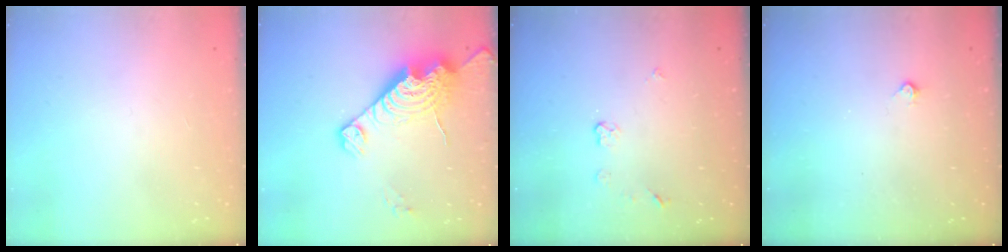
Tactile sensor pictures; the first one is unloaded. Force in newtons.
{"total": 16.8, "press": 16.7, "slide": 1.4}
{"total": 4.9, "press": 4.9, "slide": 0.0}
{"total": 2.2, "press": 2.2, "slide": 0.4}